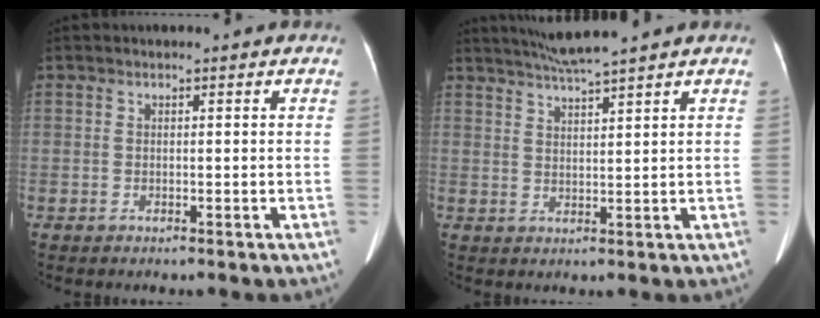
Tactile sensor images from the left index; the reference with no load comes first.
{"total": 5.4, "force": [4.8, -1.2, 2.3], "torque": [-0.046, 0.010, 0.089]}